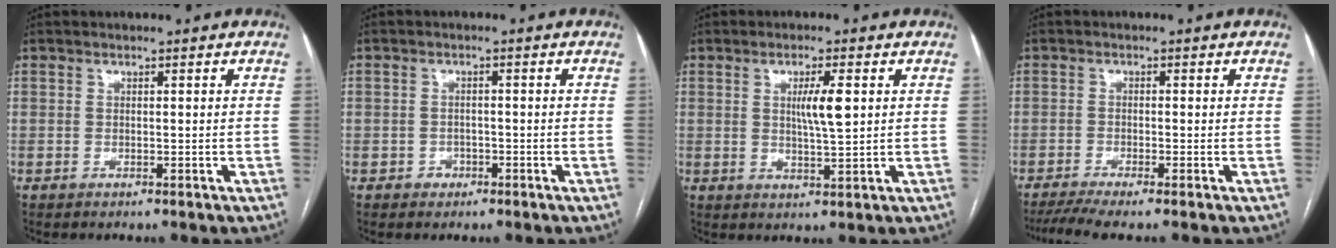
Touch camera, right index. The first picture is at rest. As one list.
[{"total": 2.2, "force": [-1.0, 1.9, 0.3], "torque": [0.003, 0.009, -0.017]}, {"total": 4.8, "force": [1.1, 0.4, 4.6], "torque": [-0.081, -0.004, 0.020]}, {"total": 4.9, "force": [-3.8, -0.3, 3.1], "torque": [-0.054, -0.011, -0.068]}]